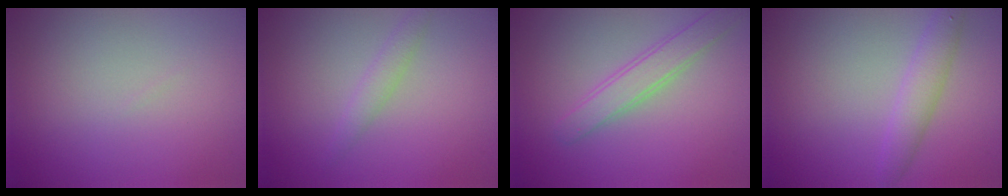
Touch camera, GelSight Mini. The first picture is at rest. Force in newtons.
{"total": 1.4, "press": 1.4, "slide": 0.0}
{"total": 2.8, "press": 2.8, "slide": 0.1}
{"total": 2.5, "press": 2.5, "slide": 0.2}